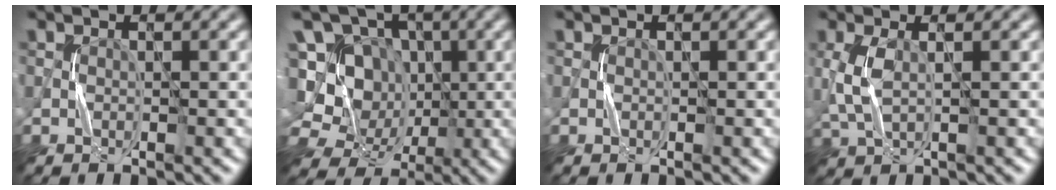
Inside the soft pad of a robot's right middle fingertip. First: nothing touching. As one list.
[{"total": 12.6, "force": [-0.4, 11.6, 4.8], "torque": [-0.141, 0.036, -0.027]}, {"total": 0.0}, {"total": 2.7, "force": [0.4, 0.9, 2.5], "torque": [-0.067, 0.002, 0.011]}]